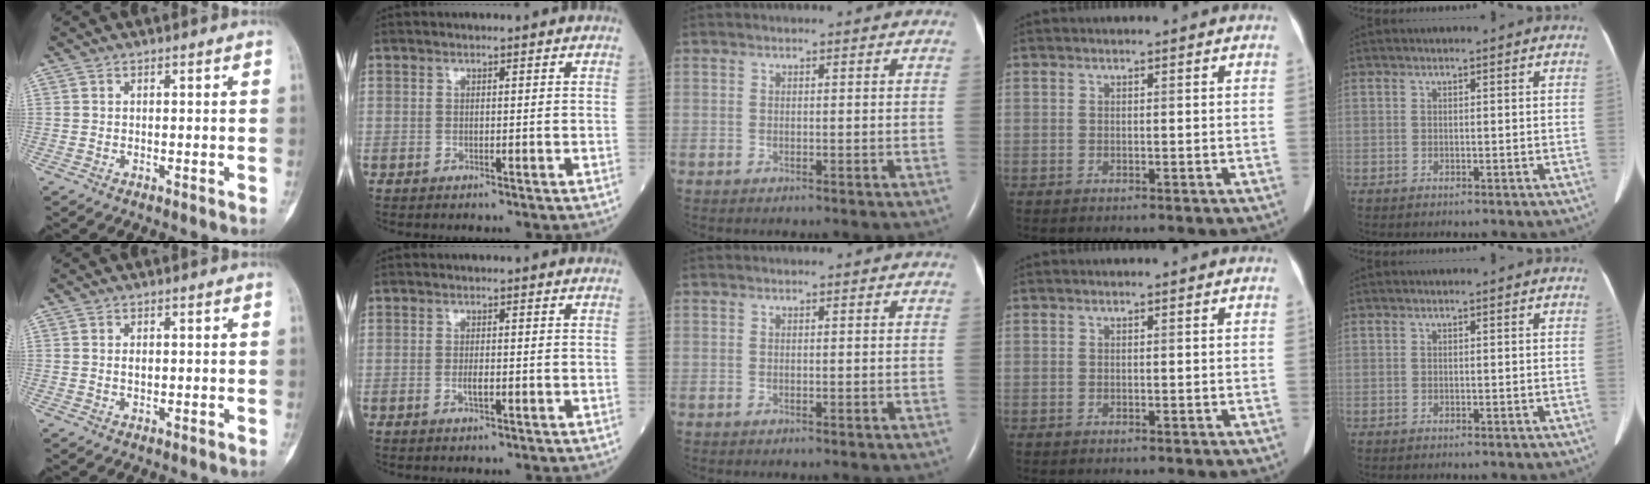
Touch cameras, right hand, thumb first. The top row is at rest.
{"thumb": {"total": 1.3, "force": [0.2, 0.8, 1.0], "torque": [-0.012, 0.000, 0.003]}, "index": {"total": 1.6, "force": [-0.4, 0.3, 1.5], "torque": [-0.031, -0.002, -0.008]}}